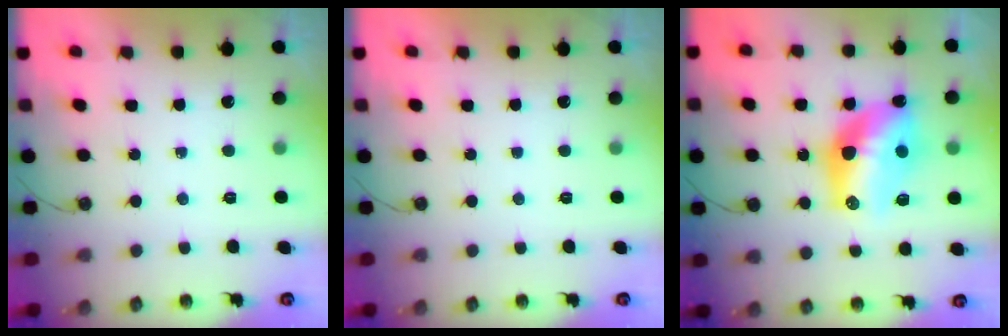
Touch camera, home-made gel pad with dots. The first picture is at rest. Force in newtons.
{"total": 0.0}
{"total": 15.6, "press": 15.0, "slide": 4.3}